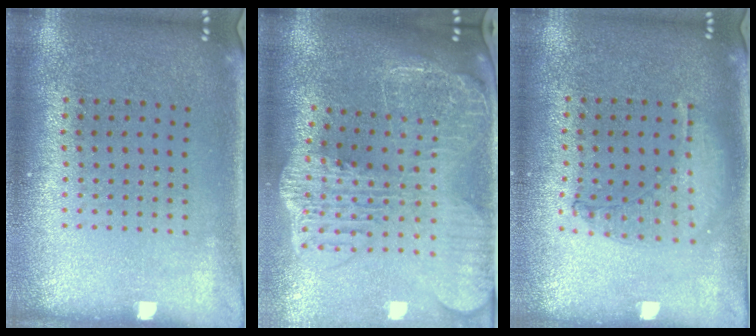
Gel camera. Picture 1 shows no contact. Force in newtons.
{"total": 3.8, "press": 3.0, "slide": 2.3}
{"total": 1.0, "press": 0.9, "slide": 0.3}